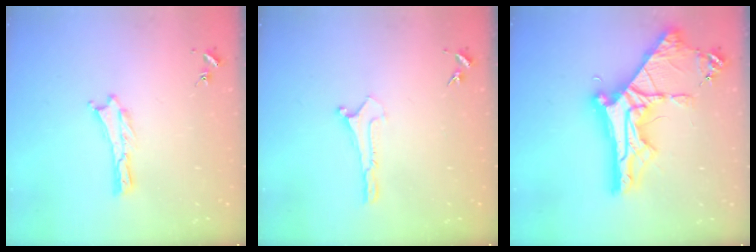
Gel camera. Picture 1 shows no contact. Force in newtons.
{"total": 0.0}
{"total": 12.0, "press": 12.0, "slide": 1.3}